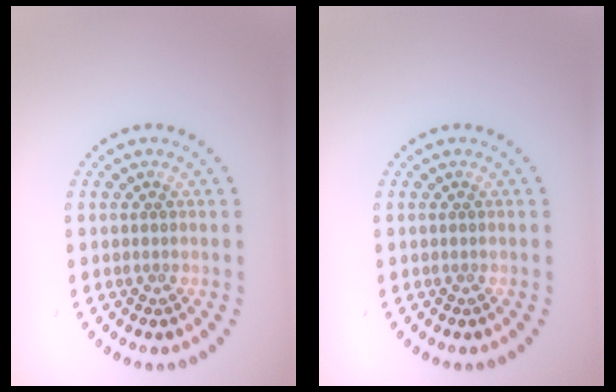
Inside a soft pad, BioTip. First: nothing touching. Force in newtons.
{"total": 0.0}